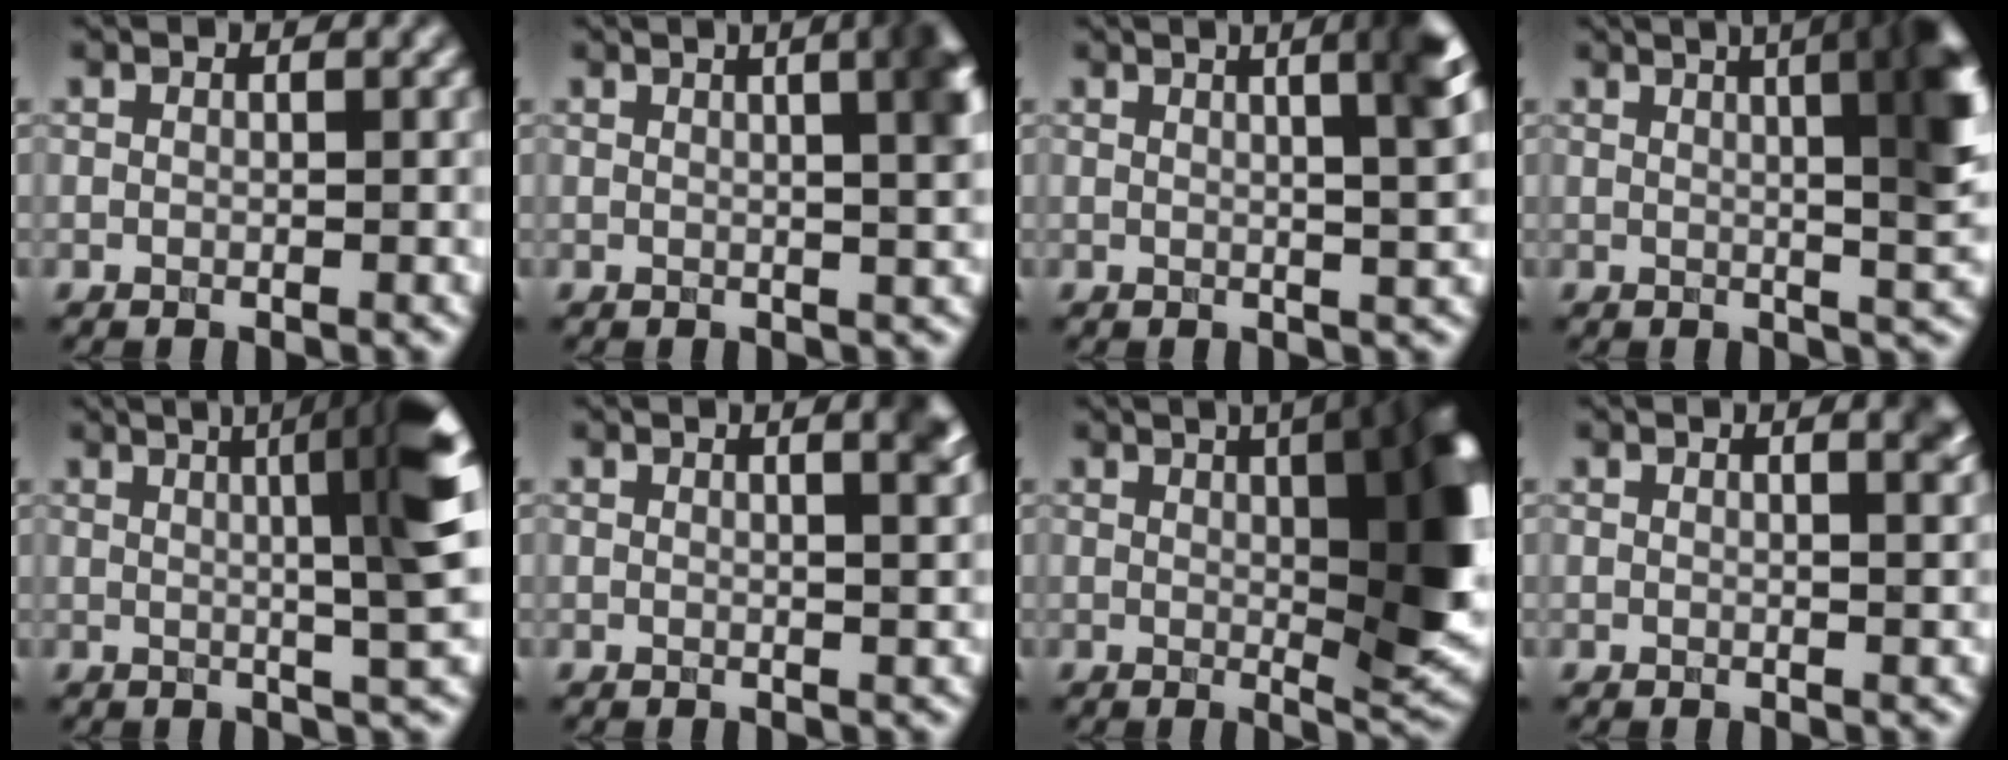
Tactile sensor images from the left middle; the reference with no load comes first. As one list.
[{"total": 7.5, "force": [2.1, 3.1, 6.5], "torque": [-0.020, 0.033, 0.006]}, {"total": 7.3, "force": [2.5, 2.6, 6.3], "torque": [-0.035, 0.034, 0.008]}, {"total": 12.1, "force": [3.3, 4.6, 10.7], "torque": [-0.073, 0.044, 0.020]}, {"total": 9.0, "force": [1.9, 1.4, 8.7], "torque": [-0.092, 0.019, 0.026]}, {"total": 3.8, "force": [1.6, 1.5, 3.1], "torque": [-0.011, 0.011, 0.005]}, {"total": 14.5, "force": [2.7, 5.7, 13.0], "torque": [-0.106, 0.006, 0.032]}, {"total": 2.6, "force": [1.2, 0.9, 2.1], "torque": [-0.009, 0.004, 0.010]}]